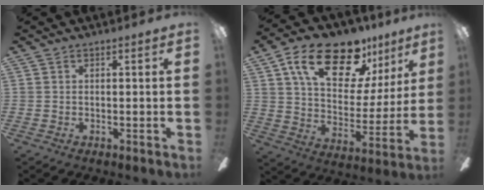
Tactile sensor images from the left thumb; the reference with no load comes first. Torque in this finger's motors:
{"motor_torque": [0.67, 1.00, 1.74, -1.05, 0.55]}